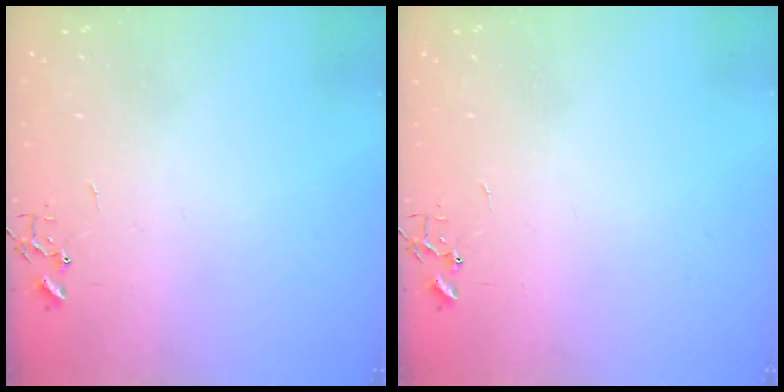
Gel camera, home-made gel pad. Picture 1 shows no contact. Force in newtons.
{"total": 0.0}